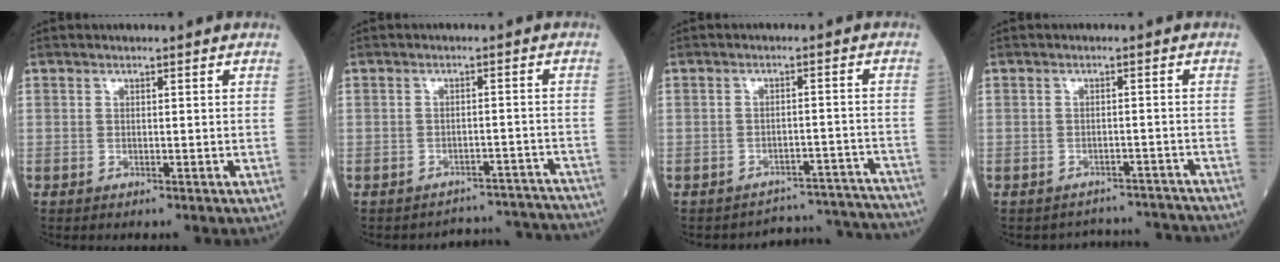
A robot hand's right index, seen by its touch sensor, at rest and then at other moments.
{"total": 11.6, "force": [-11.5, 0.9, -0.8], "torque": [0.027, 0.032, -0.127]}
{"total": 13.4, "force": [-13.4, 0.7, -0.8], "torque": [0.035, 0.035, -0.155]}
{"total": 7.0, "force": [-6.8, 1.1, -1.2], "torque": [0.020, 0.026, -0.075]}